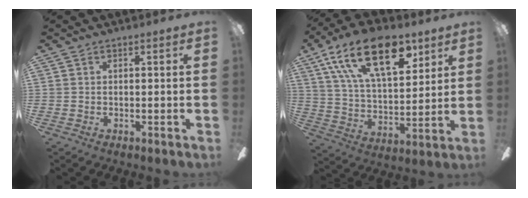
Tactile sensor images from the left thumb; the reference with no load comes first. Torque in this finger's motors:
{"motor_torque": [0.63, 0.42, 1.73, -1.04, 0.52]}